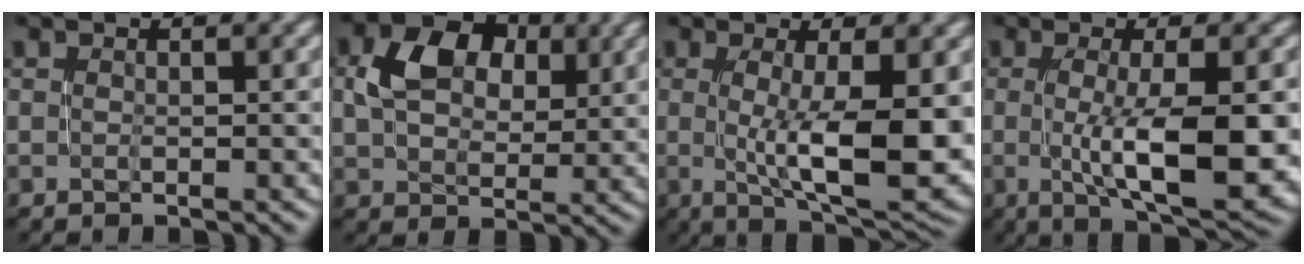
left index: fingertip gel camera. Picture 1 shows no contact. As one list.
[{"total": 6.7, "force": [2.4, 4.8, 4.1], "torque": [-0.079, 0.007, 0.042]}, {"total": 9.1, "force": [-0.6, 2.6, 8.7], "torque": [-0.131, -0.014, -0.001]}, {"total": 9.2, "force": [-1.1, 2.7, 8.8], "torque": [-0.139, -0.015, -0.009]}]